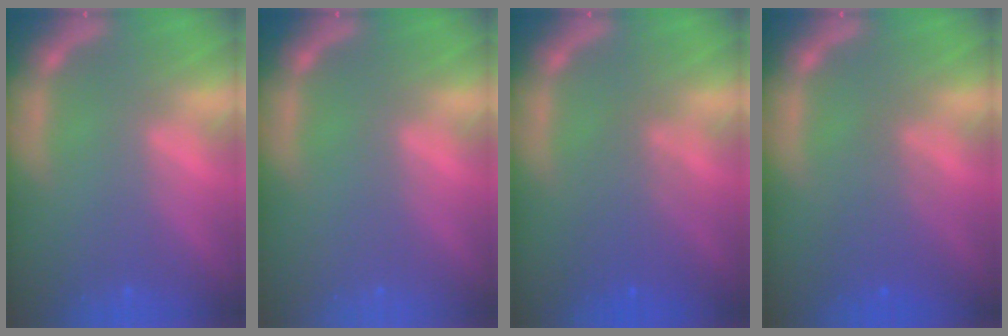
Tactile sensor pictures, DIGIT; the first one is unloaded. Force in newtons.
{"total": 0.0}
{"total": 3.5}
{"total": 3.0}